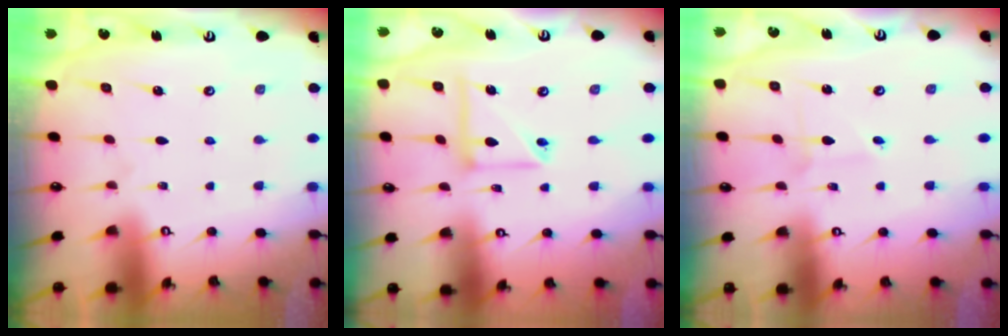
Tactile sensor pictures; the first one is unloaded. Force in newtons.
{"total": 9.0, "press": 9.0, "slide": 0.7}
{"total": 2.0, "press": 2.0, "slide": 0.1}